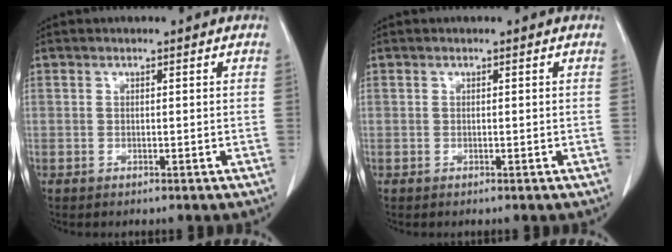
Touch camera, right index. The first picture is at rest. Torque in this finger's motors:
{"motor_torque": [0.00, 0.00, 0.00, 0.00]}